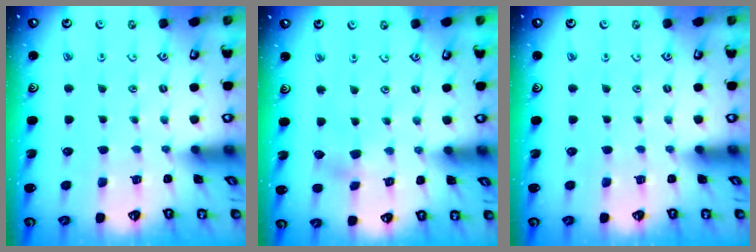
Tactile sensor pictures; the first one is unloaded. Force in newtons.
{"total": 4.1, "press": 4.1, "slide": 0.5}
{"total": 0.0}